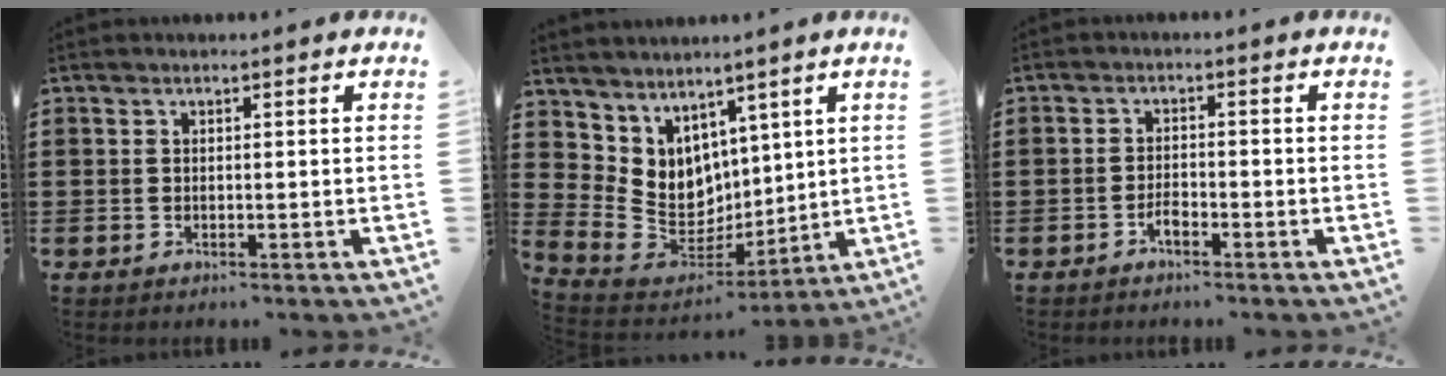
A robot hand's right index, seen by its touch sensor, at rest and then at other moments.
{"total": 7.1, "force": [2.8, 6.4, 0.8], "torque": [-0.073, -0.042, 0.059]}
{"total": 1.9, "force": [-1.5, 0.5, 1.1], "torque": [-0.025, 0.000, -0.029]}